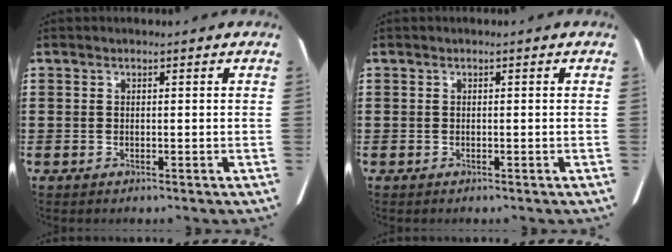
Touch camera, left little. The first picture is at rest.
{"total": 0.0}